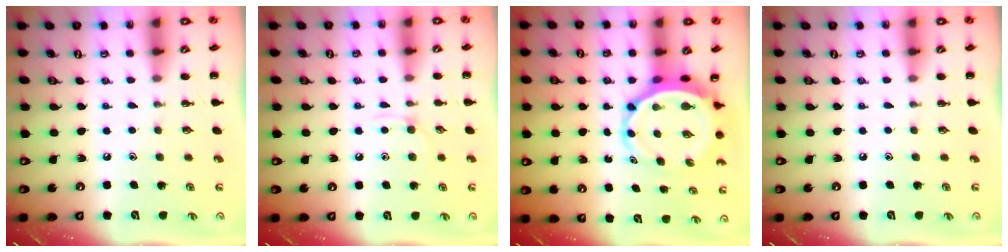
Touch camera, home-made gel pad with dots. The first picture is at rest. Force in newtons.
{"total": 2.8, "press": 2.7, "slide": 0.9}
{"total": 6.4, "press": 6.1, "slide": 2.1}
{"total": 0.0}